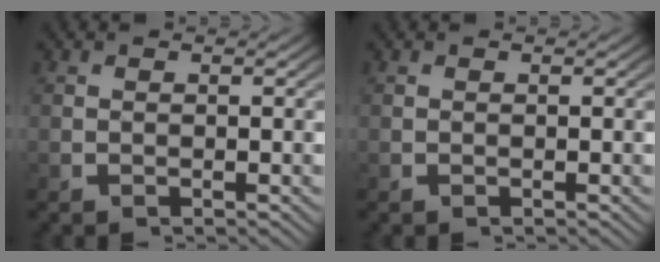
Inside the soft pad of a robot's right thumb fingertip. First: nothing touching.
{"total": 0.0}